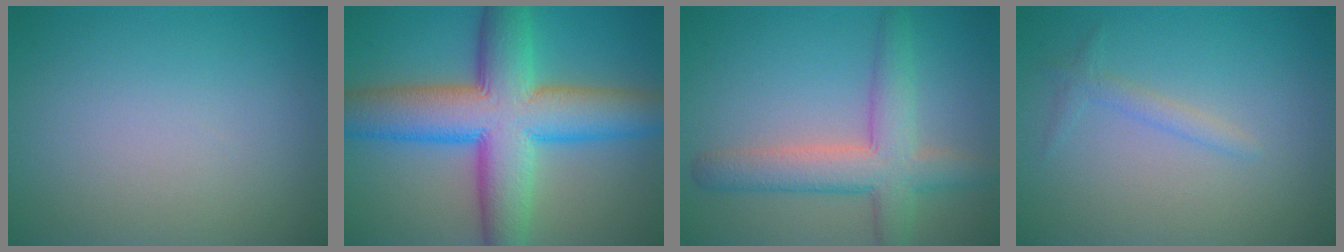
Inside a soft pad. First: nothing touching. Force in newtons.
{"total": 12.1, "press": 12.1, "slide": 0.4}
{"total": 5.6, "press": 5.6, "slide": 0.2}
{"total": 1.3, "press": 1.3, "slide": 0.0}